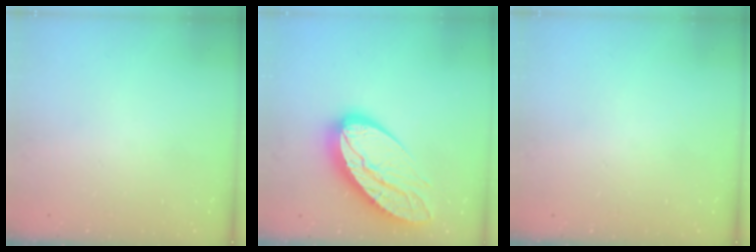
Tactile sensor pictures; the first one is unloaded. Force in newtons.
{"total": 17.2, "press": 17.1, "slide": 1.5}
{"total": 0.0}